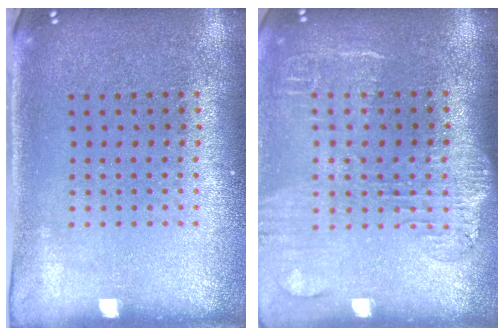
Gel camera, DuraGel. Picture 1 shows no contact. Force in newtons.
{"total": 1.9, "press": 1.6, "slide": 1.0}